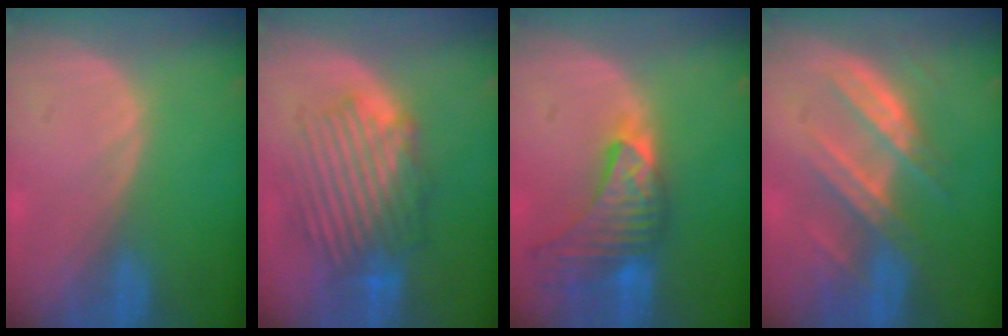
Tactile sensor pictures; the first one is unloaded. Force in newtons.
{"total": 8.9, "press": 8.6, "slide": 2.3}
{"total": 9.0, "press": 8.4, "slide": 3.2}
{"total": 7.4, "press": 7.2, "slide": 2.0}